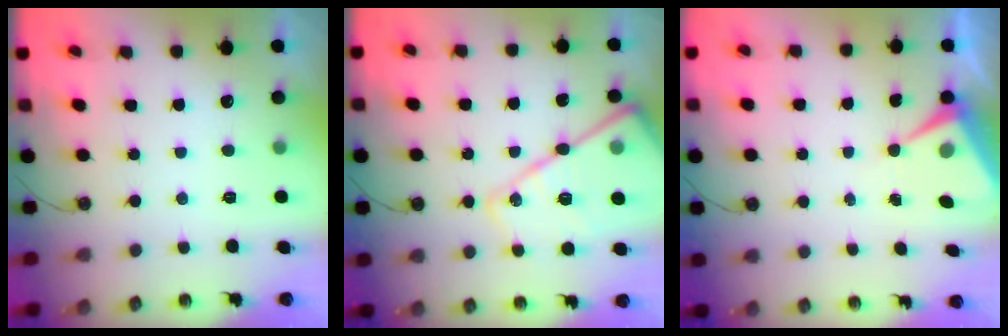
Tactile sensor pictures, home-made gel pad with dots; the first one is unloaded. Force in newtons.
{"total": 19.8, "press": 19.7, "slide": 1.7}
{"total": 8.2, "press": 8.2, "slide": 0.1}